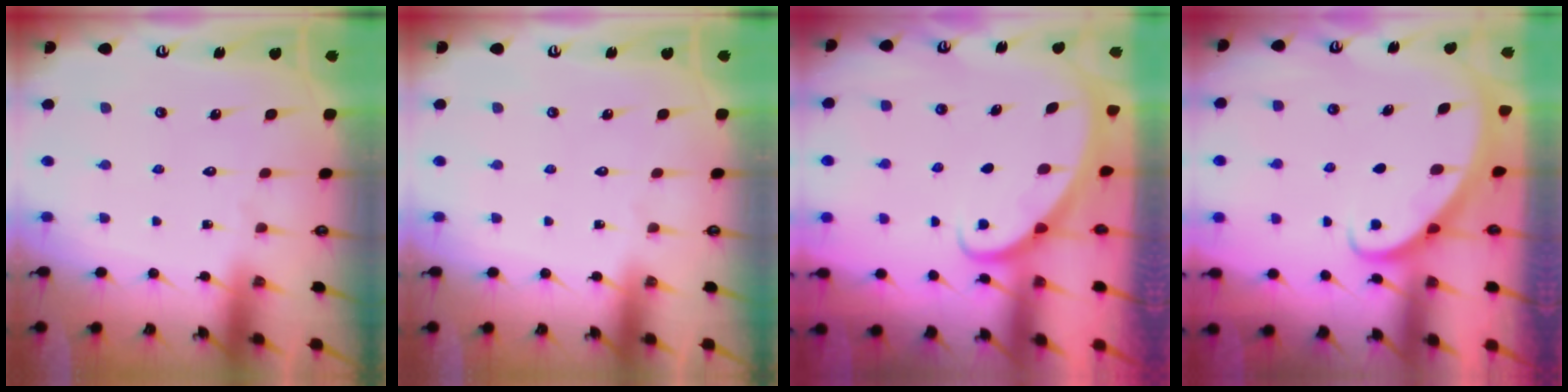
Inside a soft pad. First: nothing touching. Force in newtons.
{"total": 0.0}
{"total": 2.3, "press": 2.3, "slide": 0.1}
{"total": 2.9, "press": 2.9, "slide": 0.2}